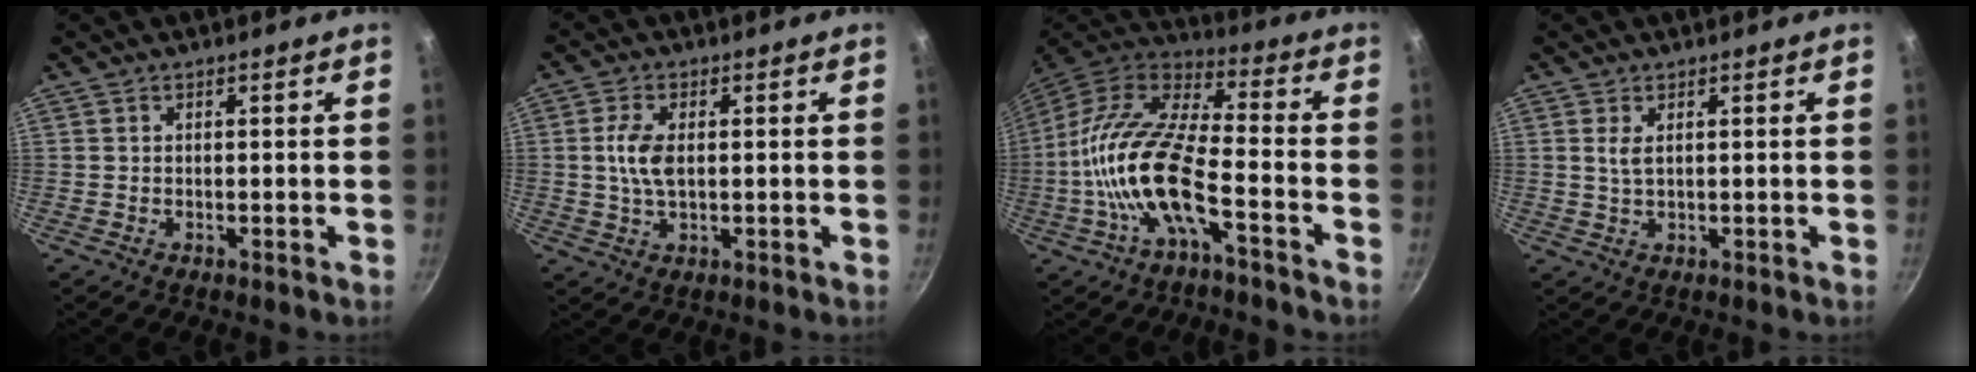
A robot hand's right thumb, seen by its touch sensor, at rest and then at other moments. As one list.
[{"total": 5.6, "force": [0.5, 2.9, 4.8], "torque": [-0.097, 0.004, 0.008]}, {"total": 17.4, "force": [-5.9, 6.5, 15.0], "torque": [-0.294, 0.044, -0.125]}, {"total": 2.1, "force": [0.7, 0.8, 1.8], "torque": [-0.036, -0.005, 0.015]}]